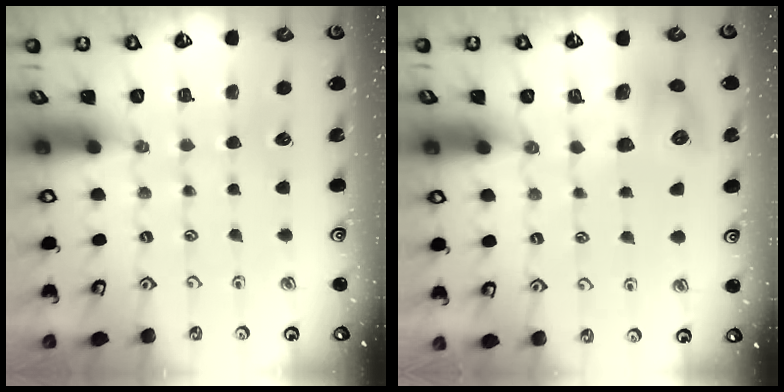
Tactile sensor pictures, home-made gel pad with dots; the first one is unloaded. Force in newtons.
{"total": 7.5, "press": 7.5, "slide": 0.3}